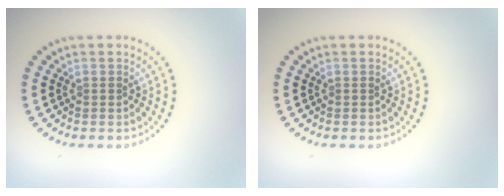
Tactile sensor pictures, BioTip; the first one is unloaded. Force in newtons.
{"total": 0.0}